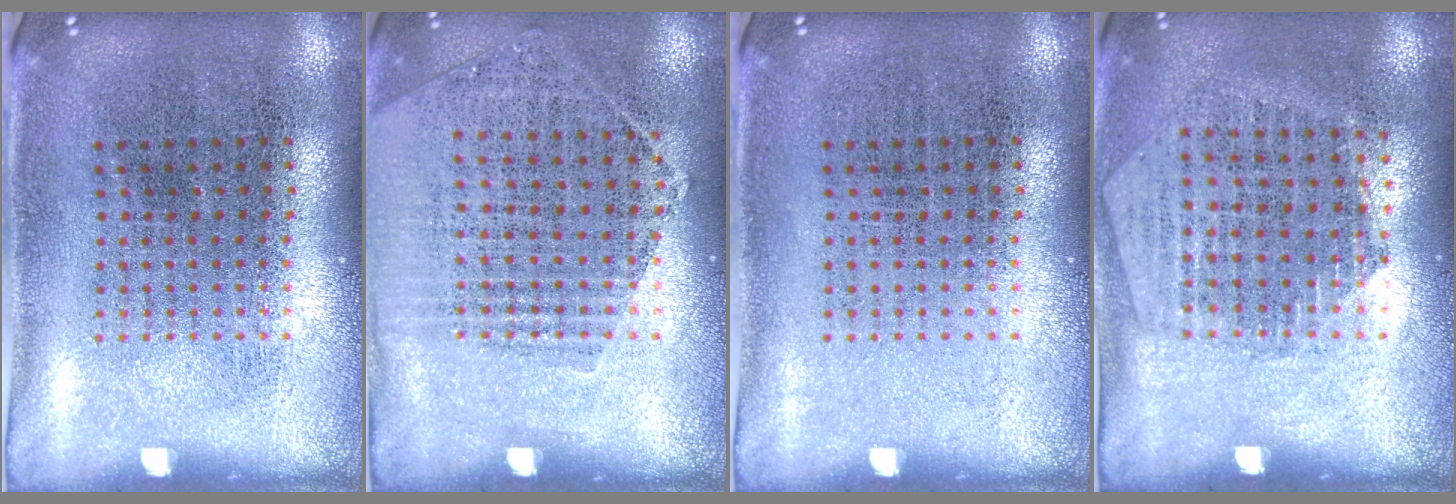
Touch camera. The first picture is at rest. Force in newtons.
{"total": 1.2, "press": 1.1, "slide": 0.5}
{"total": 0.0}
{"total": 1.3, "press": 1.2, "slide": 0.5}